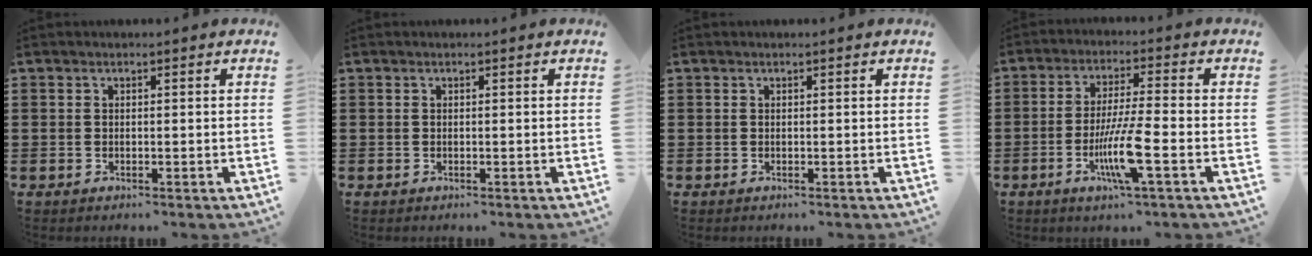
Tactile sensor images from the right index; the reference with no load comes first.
{"total": 0.0}
{"total": 0.0}
{"total": 8.7, "force": [-3.2, 0.7, 8.0], "torque": [-0.164, -0.018, -0.063]}